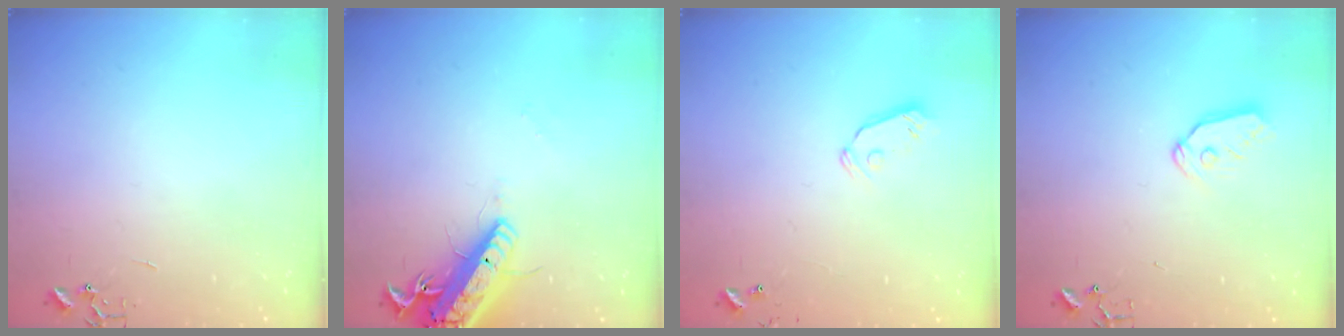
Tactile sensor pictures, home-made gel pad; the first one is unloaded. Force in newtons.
{"total": 17.2, "press": 16.8, "slide": 3.6}
{"total": 5.4, "press": 5.3, "slide": 0.9}
{"total": 7.7, "press": 7.7, "slide": 0.4}